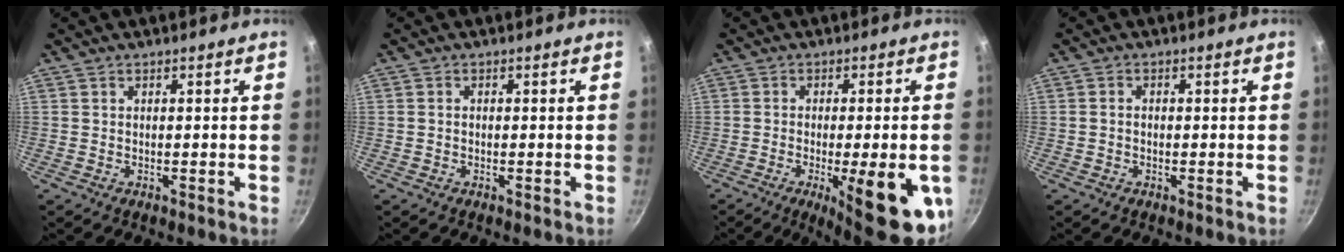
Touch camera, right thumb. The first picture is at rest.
{"total": 0.6, "force": [-0.1, 0.5, 0.3], "torque": [-0.007, 0.004, -0.002]}
{"total": 16.5, "force": [-5.4, 4.6, 14.9], "torque": [-0.170, 0.006, -0.064]}
{"total": 1.2, "force": [-0.3, 0.9, 0.7], "torque": [-0.014, 0.008, -0.006]}